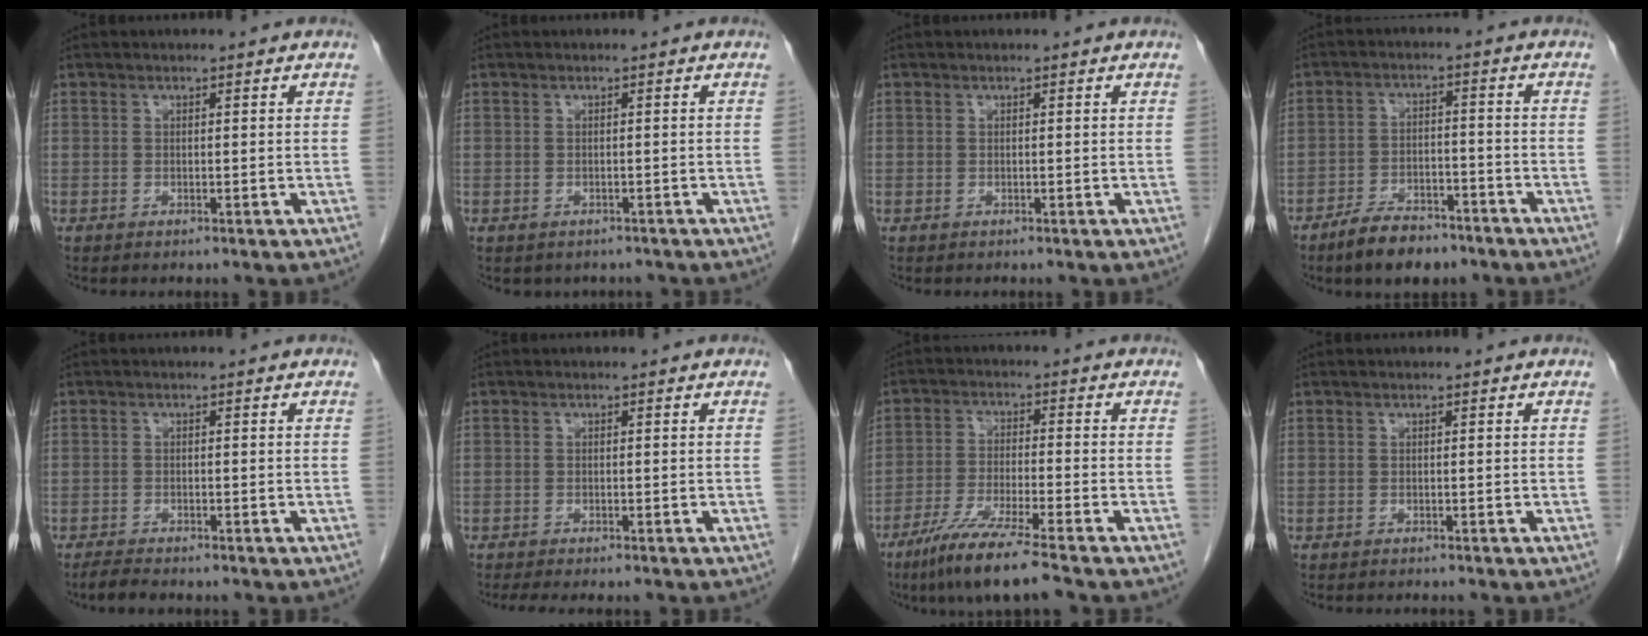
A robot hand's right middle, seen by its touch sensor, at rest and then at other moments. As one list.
[{"total": 2.6, "force": [-2.1, 1.5, 0.3], "torque": [-0.004, 0.006, -0.026]}, {"total": 0.0}, {"total": 7.4, "force": [-5.8, 2.8, 3.7], "torque": [-0.068, -0.002, -0.097]}, {"total": 2.1, "force": [-1.9, 0.3, 0.9], "torque": [-0.024, -0.007, -0.033]}, {"total": 4.8, "force": [-4.1, 0.9, 2.4], "torque": [-0.027, -0.009, -0.059]}, {"total": 9.4, "force": [-7.0, -0.5, 6.2], "torque": [-0.114, -0.032, -0.127]}, {"total": 1.4, "force": [-1.3, 0.1, 0.4], "torque": [-0.008, -0.002, -0.016]}]